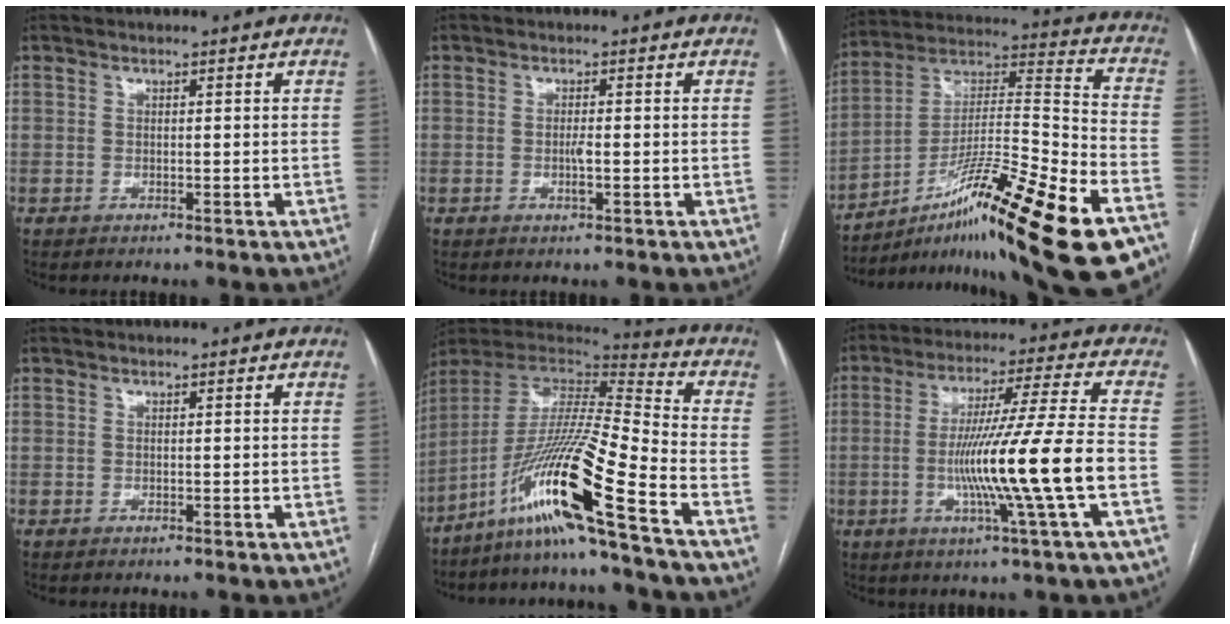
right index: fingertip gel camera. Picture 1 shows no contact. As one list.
[{"total": 1.6, "force": [-0.4, 0.2, 1.6], "torque": [-0.031, -0.002, -0.008]}, {"total": 26.6, "force": [-16.3, 0.8, 21.1], "torque": [-0.295, -0.011, -0.270]}, {"total": 0.0}, {"total": 19.7, "force": [-11.9, -1.7, 15.5], "torque": [-0.327, -0.022, -0.228]}, {"total": 15.5, "force": [-3.7, -2.2, 14.9], "torque": [-0.266, -0.009, -0.068]}]